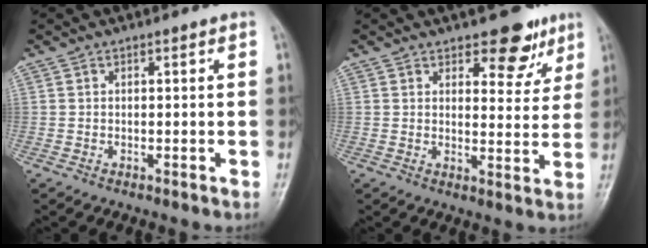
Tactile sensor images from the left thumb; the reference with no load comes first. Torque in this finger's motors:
{"motor_torque": [0.21, 0.29, -0.15, -0.09, 0.05]}